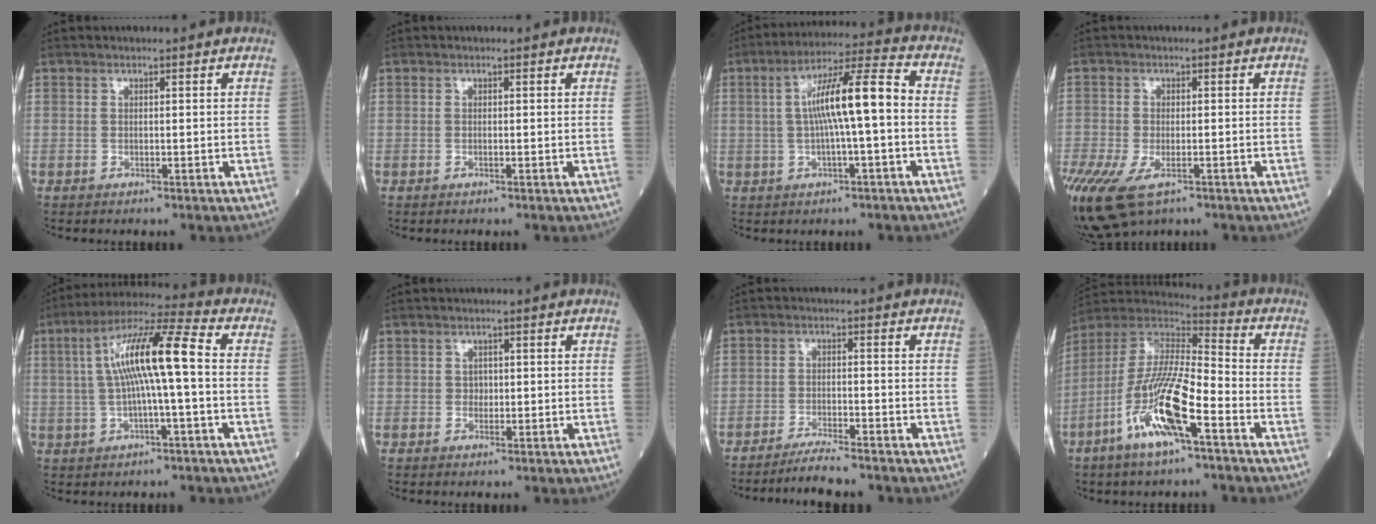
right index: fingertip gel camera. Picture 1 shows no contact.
{"total": 0.0}
{"total": 10.6, "force": [-0.1, 0.8, 10.6], "torque": [-0.185, 0.027, -0.006]}
{"total": 17.1, "force": [-9.3, 9.1, 11.2], "torque": [-0.327, -0.048, -0.152]}
{"total": 12.0, "force": [0.7, 0.7, 12.0], "torque": [-0.221, 0.029, 0.007]}
{"total": 0.9, "force": [0.0, 0.8, 0.4], "torque": [-0.004, 0.003, 0.000]}
{"total": 5.1, "force": [-4.6, -0.6, 2.1], "torque": [-0.034, -0.017, -0.080]}
{"total": 15.6, "force": [-6.9, 2.6, 13.8], "torque": [-0.283, -0.011, -0.132]}